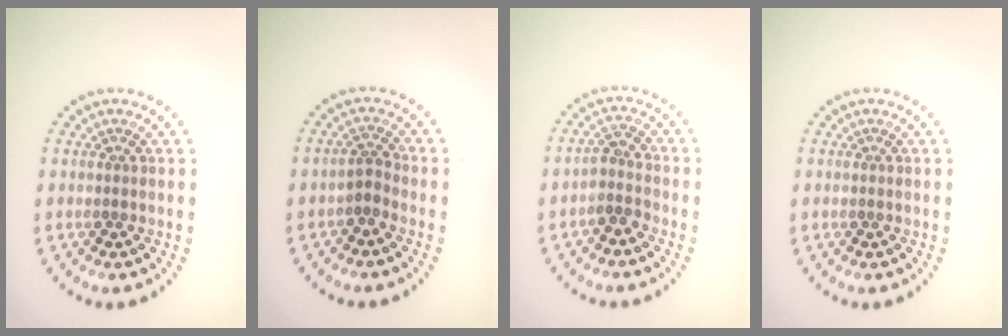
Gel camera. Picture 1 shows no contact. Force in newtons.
{"total": 1.6, "press": 1.1, "slide": 1.1}
{"total": 2.0, "press": 1.6, "slide": 1.2}
{"total": 0.0}